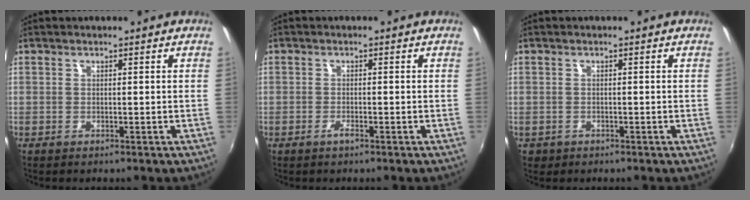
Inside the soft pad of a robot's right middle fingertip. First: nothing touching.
{"total": 1.1, "force": [-0.8, 0.2, 0.8], "torque": [-0.016, 0.000, -0.016]}
{"total": 1.4, "force": [-0.6, 1.2, 0.4], "torque": [-0.011, -0.003, -0.007]}